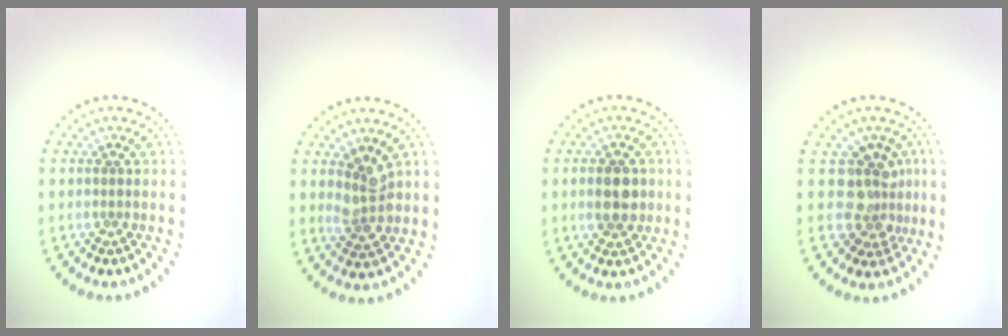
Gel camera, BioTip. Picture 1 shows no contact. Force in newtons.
{"total": 2.8, "press": 2.8, "slide": 0.7}
{"total": 3.6, "press": 3.6, "slide": 0.1}
{"total": 3.8, "press": 3.1, "slide": 2.1}